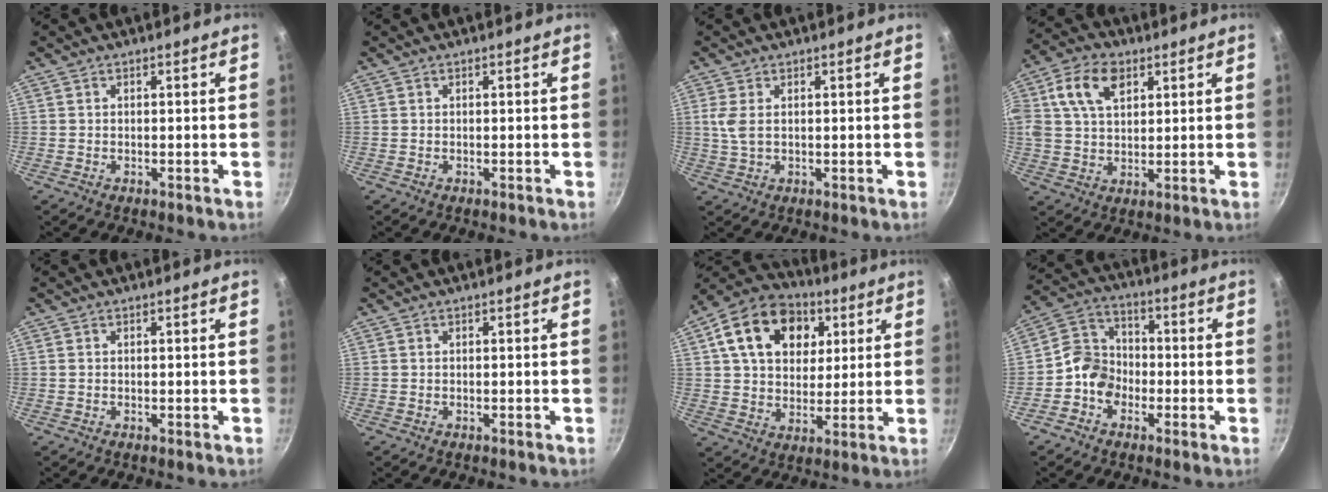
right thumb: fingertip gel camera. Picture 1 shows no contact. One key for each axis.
{"total": 0.0}
{"total": 3.6, "fx": 0.9, "fy": 1.9, "fz": 3.0, "tx": -0.066, "ty": 0.002, "tz": 0.021}
{"total": 12.1, "fx": 4.4, "fy": 7.8, "fz": 8.1, "tx": -0.143, "ty": 0.009, "tz": 0.073}
{"total": 0.0}
{"total": 0.0}
{"total": 18.6, "fx": 6.4, "fy": 13.5, "fz": 11.1, "tx": -0.161, "ty": 0.006, "tz": 0.098}
{"total": 8.4, "fx": -2.2, "fy": 6.8, "fz": 4.3, "tx": -0.053, "ty": 0.025, "tz": -0.060}